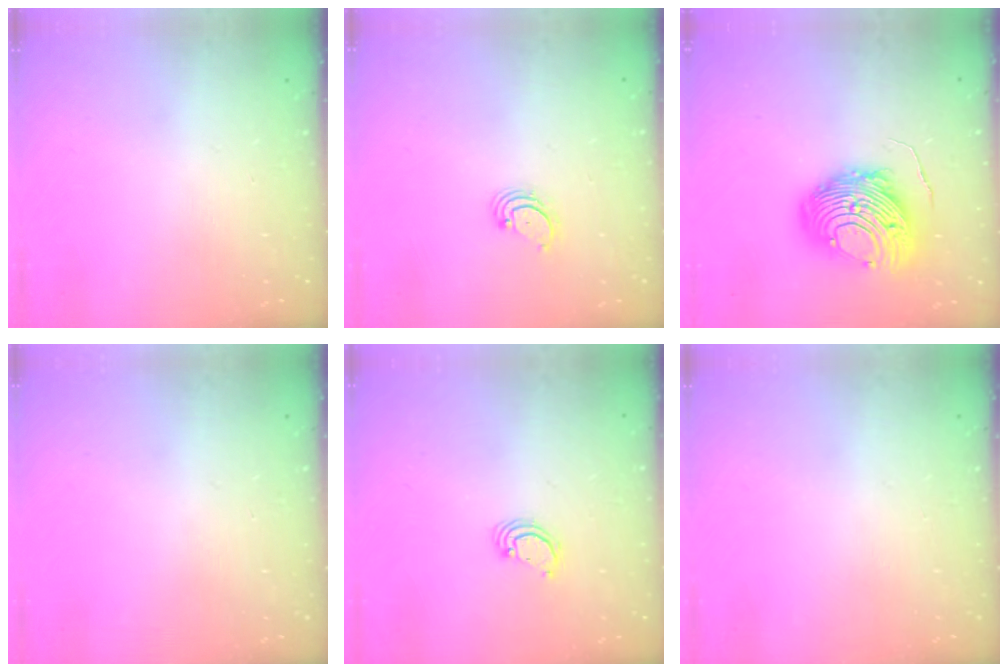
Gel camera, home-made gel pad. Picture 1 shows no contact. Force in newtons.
{"total": 2.7, "press": 2.7, "slide": 0.3}
{"total": 14.7, "press": 14.6, "slide": 1.4}
{"total": 0.0}
{"total": 2.6, "press": 2.6, "slide": 0.2}
{"total": 0.0}